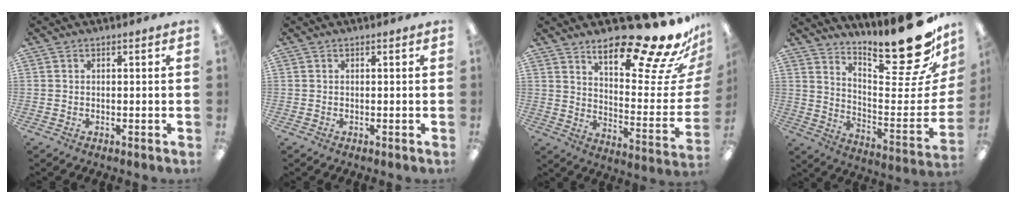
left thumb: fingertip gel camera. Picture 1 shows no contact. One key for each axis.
{"total": 0.0}
{"total": 21.7, "fx": 16.6, "fy": 4.0, "fz": 13.4, "tx": -0.189, "ty": -0.132, "tz": 0.260}
{"total": 22.0, "fx": 16.5, "fy": 5.7, "fz": 13.5, "tx": -0.158, "ty": -0.139, "tz": 0.263}